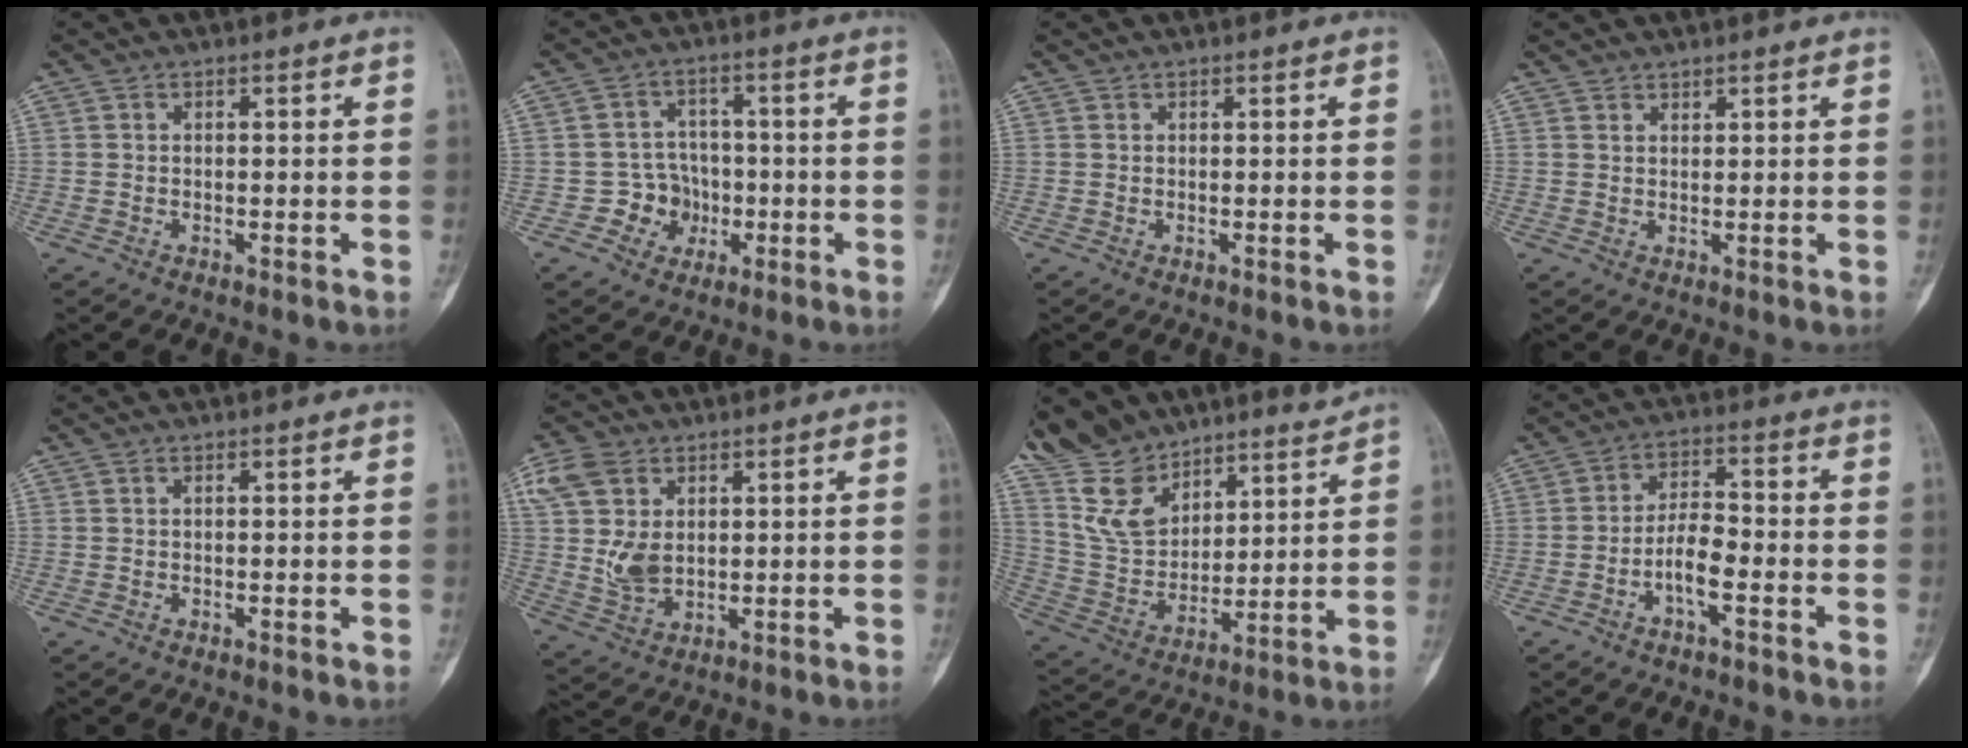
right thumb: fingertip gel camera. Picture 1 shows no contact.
{"total": 5.9, "force": [-1.7, 5.5, 1.3], "torque": [0.021, 0.018, -0.029]}
{"total": 0.0}
{"total": 1.4, "force": [1.4, 0.4, 0.2], "torque": [0.010, -0.008, 0.020]}
{"total": 0.0}
{"total": 9.7, "force": [2.6, 6.9, 6.3], "torque": [-0.118, -0.008, 0.058]}
{"total": 16.1, "force": [14.2, 6.5, 4.0], "torque": [-0.042, -0.081, 0.273]}
{"total": 6.3, "force": [-2.8, 2.2, 5.1], "torque": [-0.095, 0.031, -0.054]}